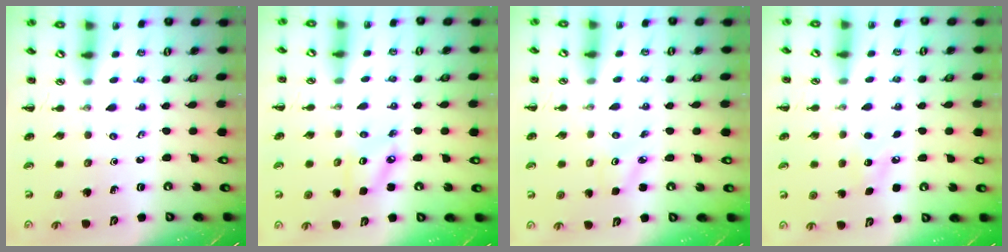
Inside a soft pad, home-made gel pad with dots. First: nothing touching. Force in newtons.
{"total": 5.1, "press": 5.1, "slide": 0.6}
{"total": 2.3, "press": 2.2, "slide": 0.5}
{"total": 6.8, "press": 6.5, "slide": 1.8}